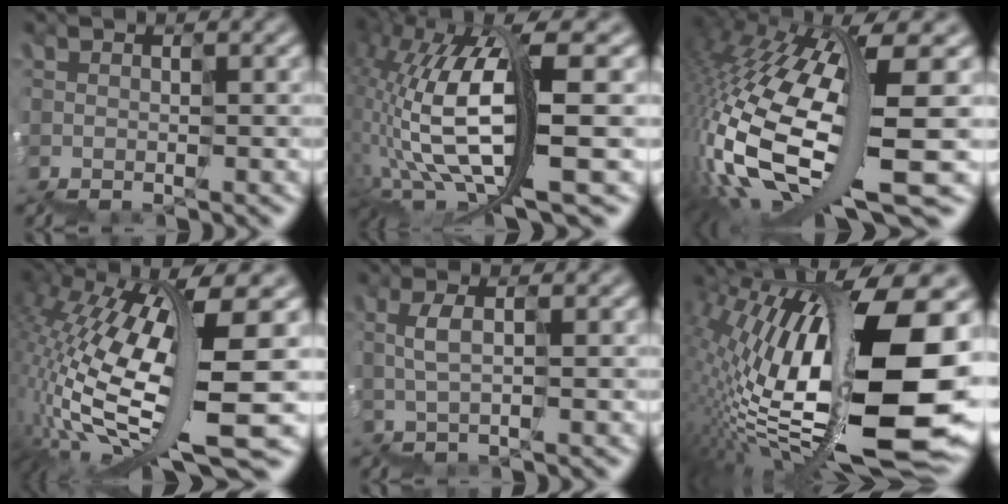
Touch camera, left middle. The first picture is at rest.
{"total": 10.3, "force": [-1.2, 2.6, 9.9], "torque": [-0.225, 0.028, -0.016]}
{"total": 14.3, "force": [-2.6, 4.0, 13.5], "torque": [-0.317, -0.016, -0.024]}
{"total": 13.2, "force": [0.2, 2.6, 13.0], "torque": [-0.283, 0.005, 0.019]}
{"total": 0.7, "force": [0.6, -0.2, 0.3], "torque": [-0.022, 0.016, 0.010]}
{"total": 16.4, "force": [1.1, 6.3, 15.1], "torque": [-0.272, -0.002, 0.026]}